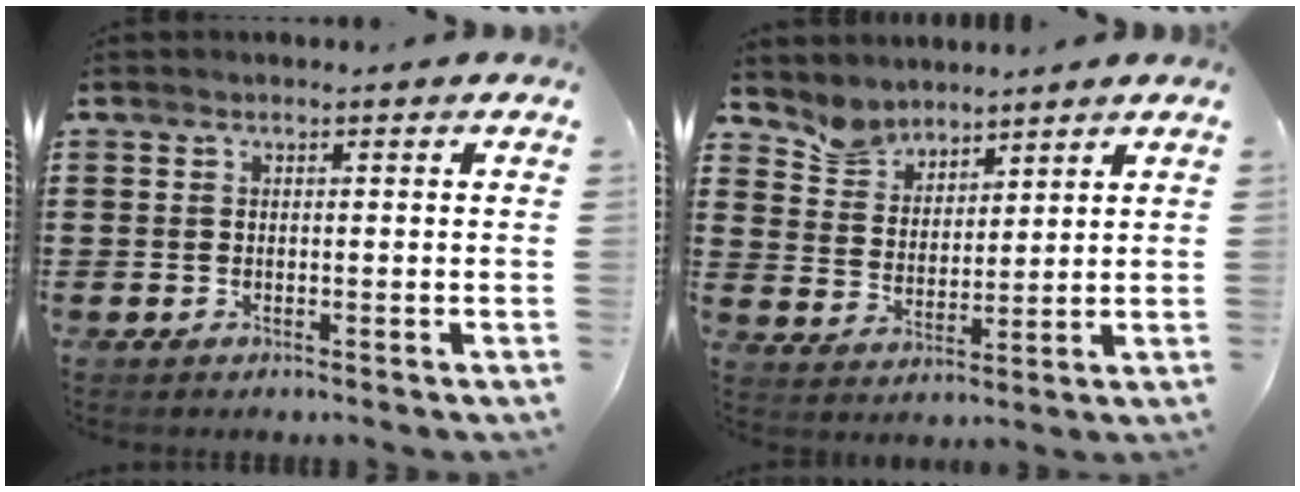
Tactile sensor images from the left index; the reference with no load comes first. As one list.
[{"total": 5.3, "force": [4.8, 2.2, 0.0], "torque": [-0.028, -0.014, 0.090]}]